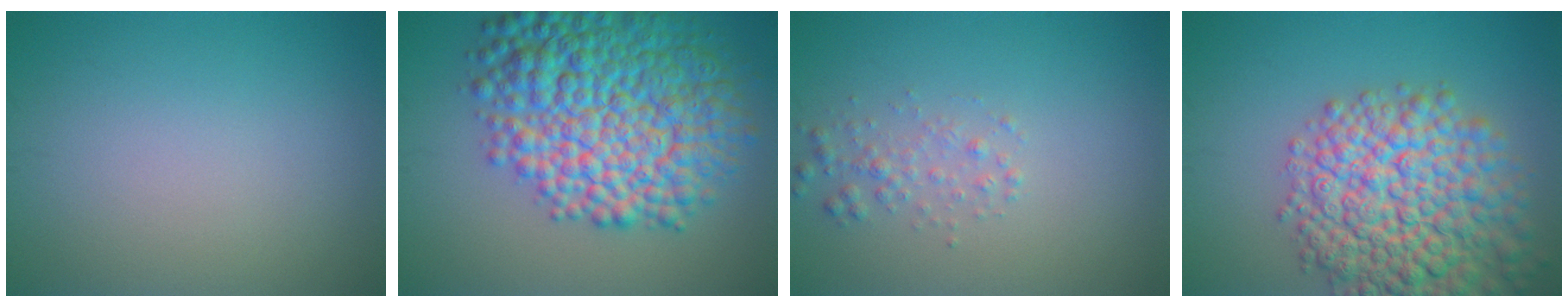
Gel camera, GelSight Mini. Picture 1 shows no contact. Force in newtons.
{"total": 12.1, "press": 12.1, "slide": 0.0}
{"total": 1.6, "press": 1.6, "slide": 0.0}
{"total": 11.0, "press": 11.0, "slide": 0.5}